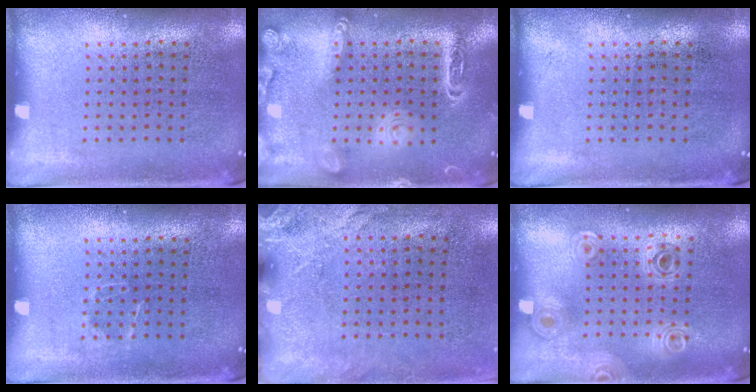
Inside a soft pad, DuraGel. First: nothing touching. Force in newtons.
{"total": 1.9, "press": 1.9, "slide": 0.1}
{"total": 0.0}
{"total": 0.6, "press": 0.6, "slide": 0.2}
{"total": 2.6, "press": 2.1, "slide": 1.6}
{"total": 0.9, "press": 0.9, "slide": 0.1}